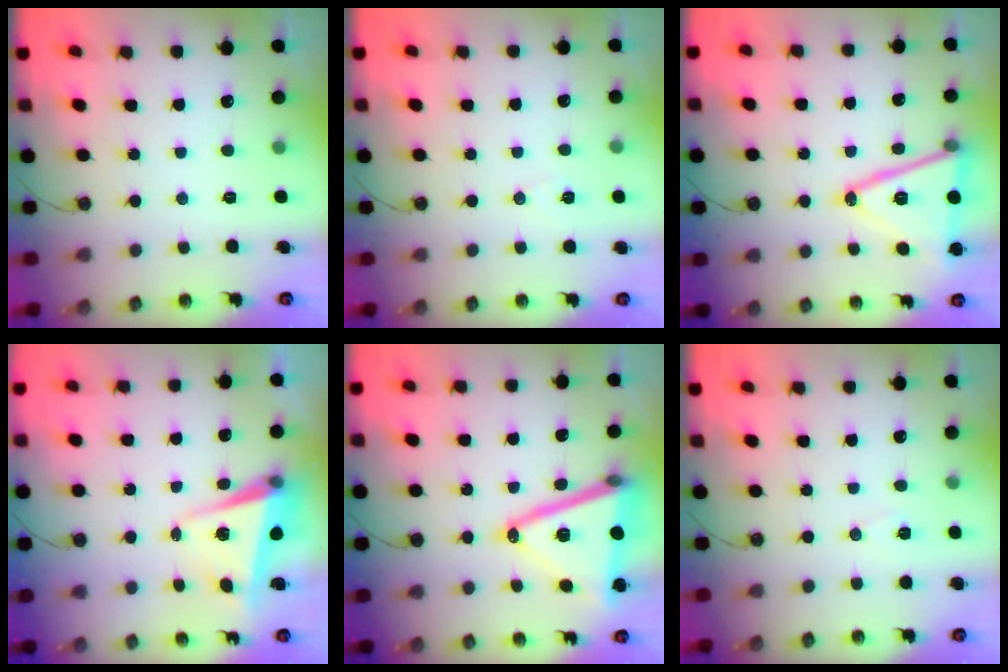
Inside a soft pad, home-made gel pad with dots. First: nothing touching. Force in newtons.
{"total": 5.0, "press": 3.9, "slide": 3.1}
{"total": 18.1, "press": 17.8, "slide": 3.4}
{"total": 5.0, "press": 4.9, "slide": 1.2}
{"total": 19.8, "press": 19.4, "slide": 3.8}
{"total": 5.6, "press": 4.0, "slide": 3.9}